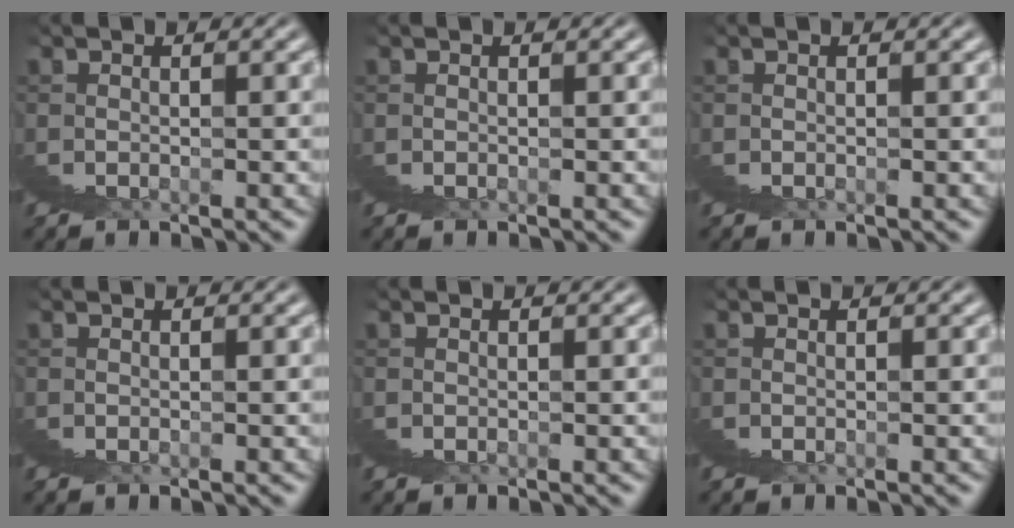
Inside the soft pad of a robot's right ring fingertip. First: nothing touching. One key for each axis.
{"total": 0.0}
{"total": 0.0}
{"total": 0.0}
{"total": 0.0}
{"total": 0.0}